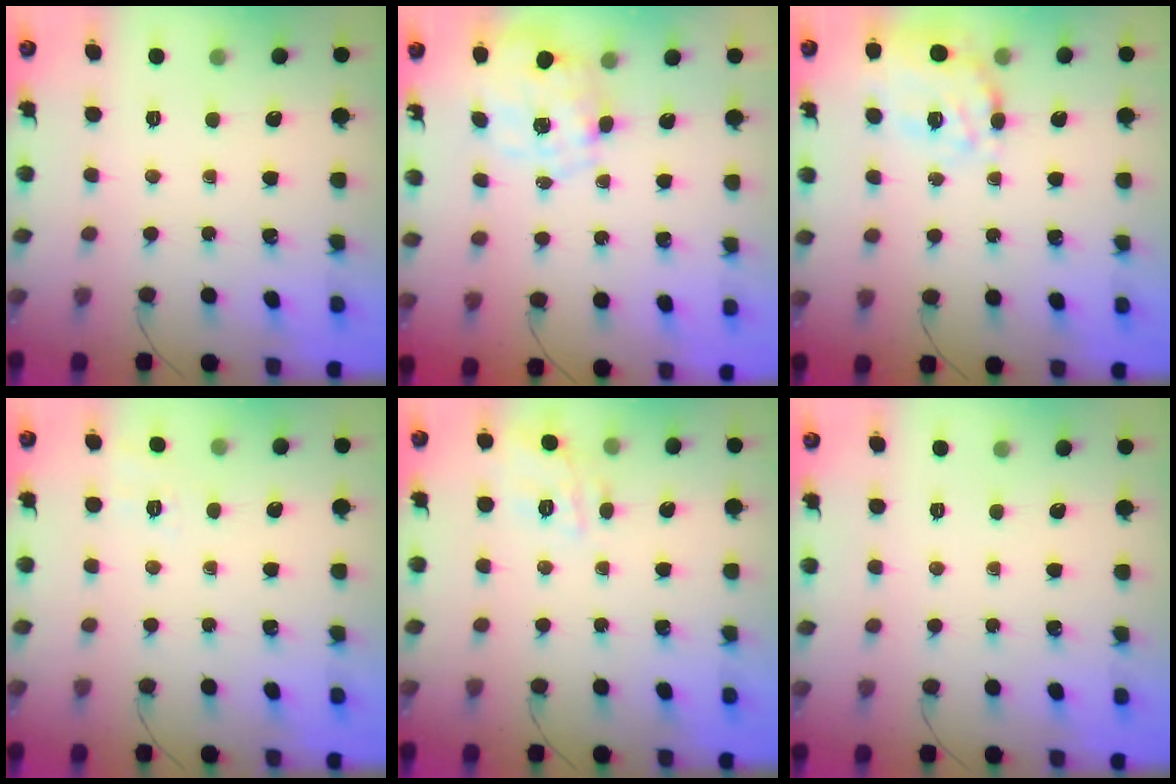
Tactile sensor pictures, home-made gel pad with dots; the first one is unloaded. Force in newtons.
{"total": 2.4, "press": 2.2, "slide": 1.0}
{"total": 13.2, "press": 12.5, "slide": 4.1}
{"total": 2.7, "press": 1.6, "slide": 2.1}
{"total": 10.7, "press": 10.6, "slide": 1.0}
{"total": 0.0}